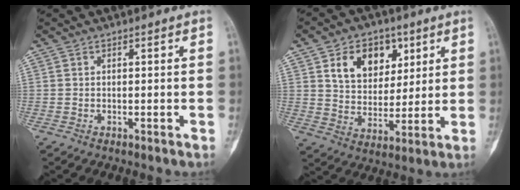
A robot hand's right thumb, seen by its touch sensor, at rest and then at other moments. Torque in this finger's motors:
{"motor_torque": [-0.55, 0.65, 0.12, 0.04, 0.03]}